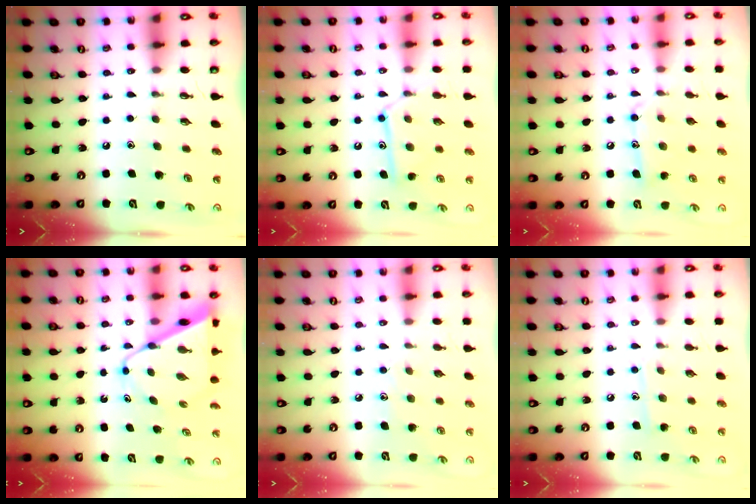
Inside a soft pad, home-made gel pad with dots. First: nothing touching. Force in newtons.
{"total": 11.8, "press": 11.8, "slide": 0.8}
{"total": 11.1, "press": 11.0, "slide": 0.6}
{"total": 9.7, "press": 9.7, "slide": 0.8}
{"total": 5.2, "press": 5.1, "slide": 0.5}
{"total": 7.3, "press": 7.2, "slide": 0.6}